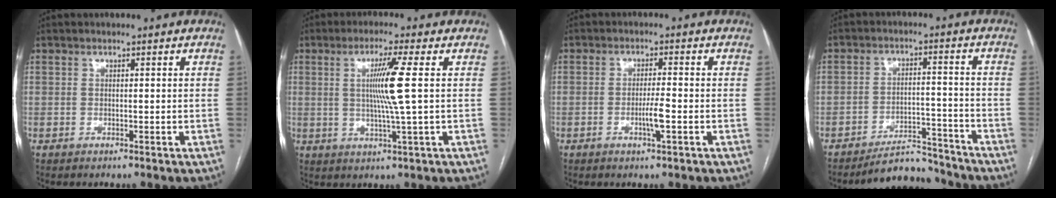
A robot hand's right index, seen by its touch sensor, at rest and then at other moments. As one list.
[{"total": 7.4, "force": [1.1, -1.4, 7.2], "torque": [-0.135, -0.005, 0.024]}, {"total": 3.6, "force": [-1.3, 0.0, 3.3], "torque": [-0.064, -0.004, -0.024]}, {"total": 7.3, "force": [-7.0, 1.8, 0.4], "torque": [0.005, 0.023, -0.113]}]